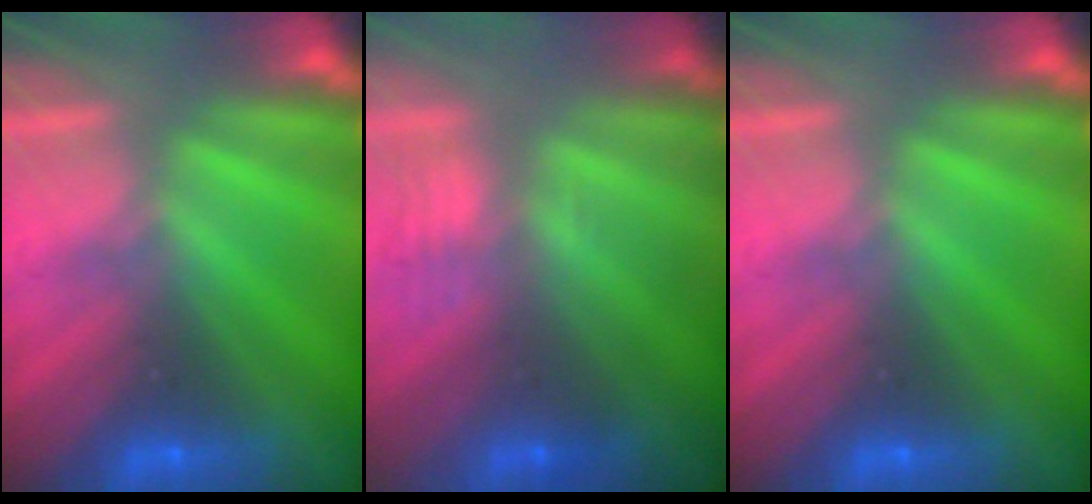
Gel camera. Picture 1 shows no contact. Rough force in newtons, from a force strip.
{"total": 2.6}
{"total": 0.0}